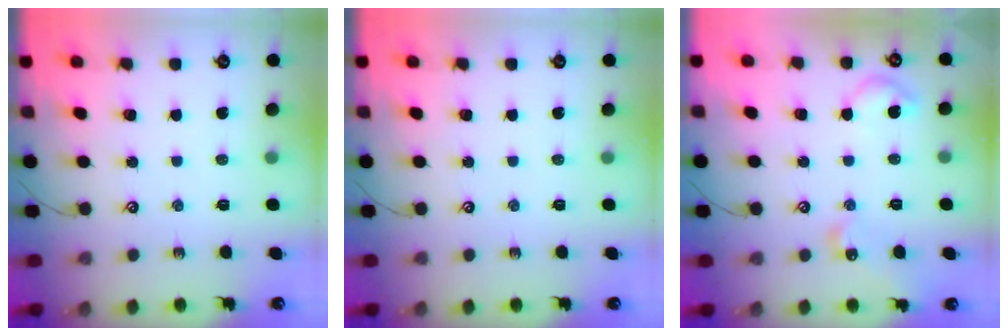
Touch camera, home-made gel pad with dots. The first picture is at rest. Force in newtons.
{"total": 0.0}
{"total": 8.5, "press": 8.5, "slide": 0.4}